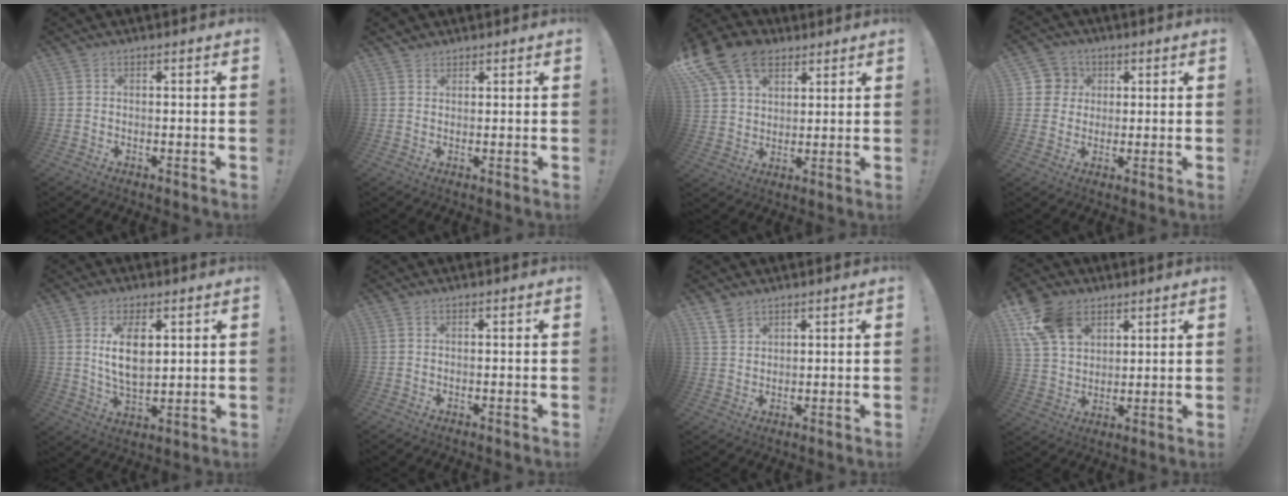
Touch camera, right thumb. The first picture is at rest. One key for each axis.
{"total": 2.0, "fx": 1.6, "fy": 1.2, "fz": 0.2, "tx": -0.004, "ty": -0.007, "tz": 0.030}
{"total": 16.0, "fx": 8.9, "fy": 10.8, "fz": 7.8, "tx": -0.141, "ty": -0.048, "tz": 0.171}
{"total": 6.4, "fx": 1.5, "fy": 6.1, "fz": 0.9, "tx": -0.014, "ty": -0.006, "tz": 0.032}
{"total": 9.9, "fx": 2.8, "fy": 5.0, "fz": 8.0, "tx": -0.154, "ty": -0.008, "tz": 0.046}
{"total": 0.0}
{"total": 4.9, "fx": 3.7, "fy": 2.9, "fz": 1.4, "tx": -0.019, "ty": -0.021, "tz": 0.070}
{"total": 15.0, "fx": 7.7, "fy": 10.6, "fz": 7.3, "tx": -0.133, "ty": -0.033, "tz": 0.151}